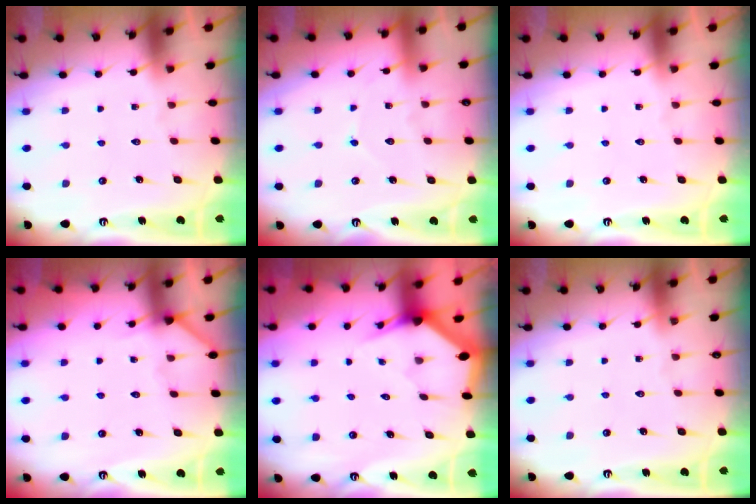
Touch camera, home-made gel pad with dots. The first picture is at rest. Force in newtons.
{"total": 5.3, "press": 5.3, "slide": 0.1}
{"total": 0.0}
{"total": 3.9, "press": 3.9, "slide": 0.4}
{"total": 2.9, "press": 2.9, "slide": 0.1}
{"total": 0.0}